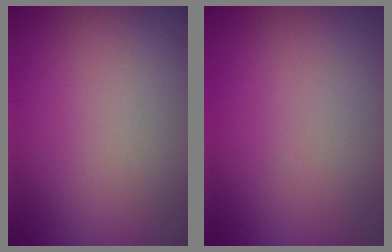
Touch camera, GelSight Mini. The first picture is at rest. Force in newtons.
{"total": 0.0}